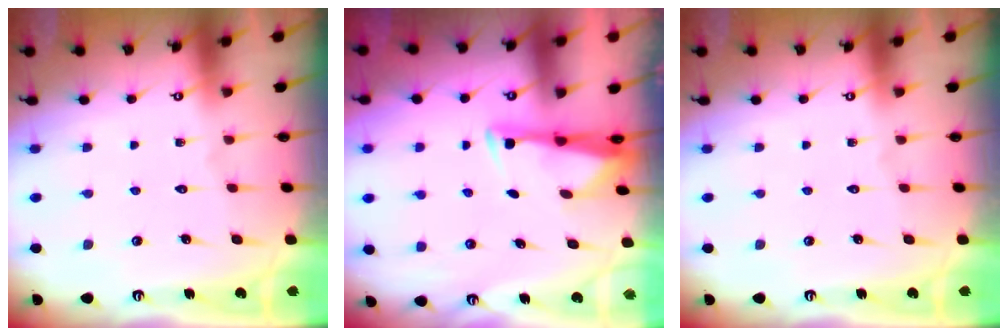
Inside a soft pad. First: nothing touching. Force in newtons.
{"total": 3.2, "press": 3.1, "slide": 0.8}
{"total": 0.0}